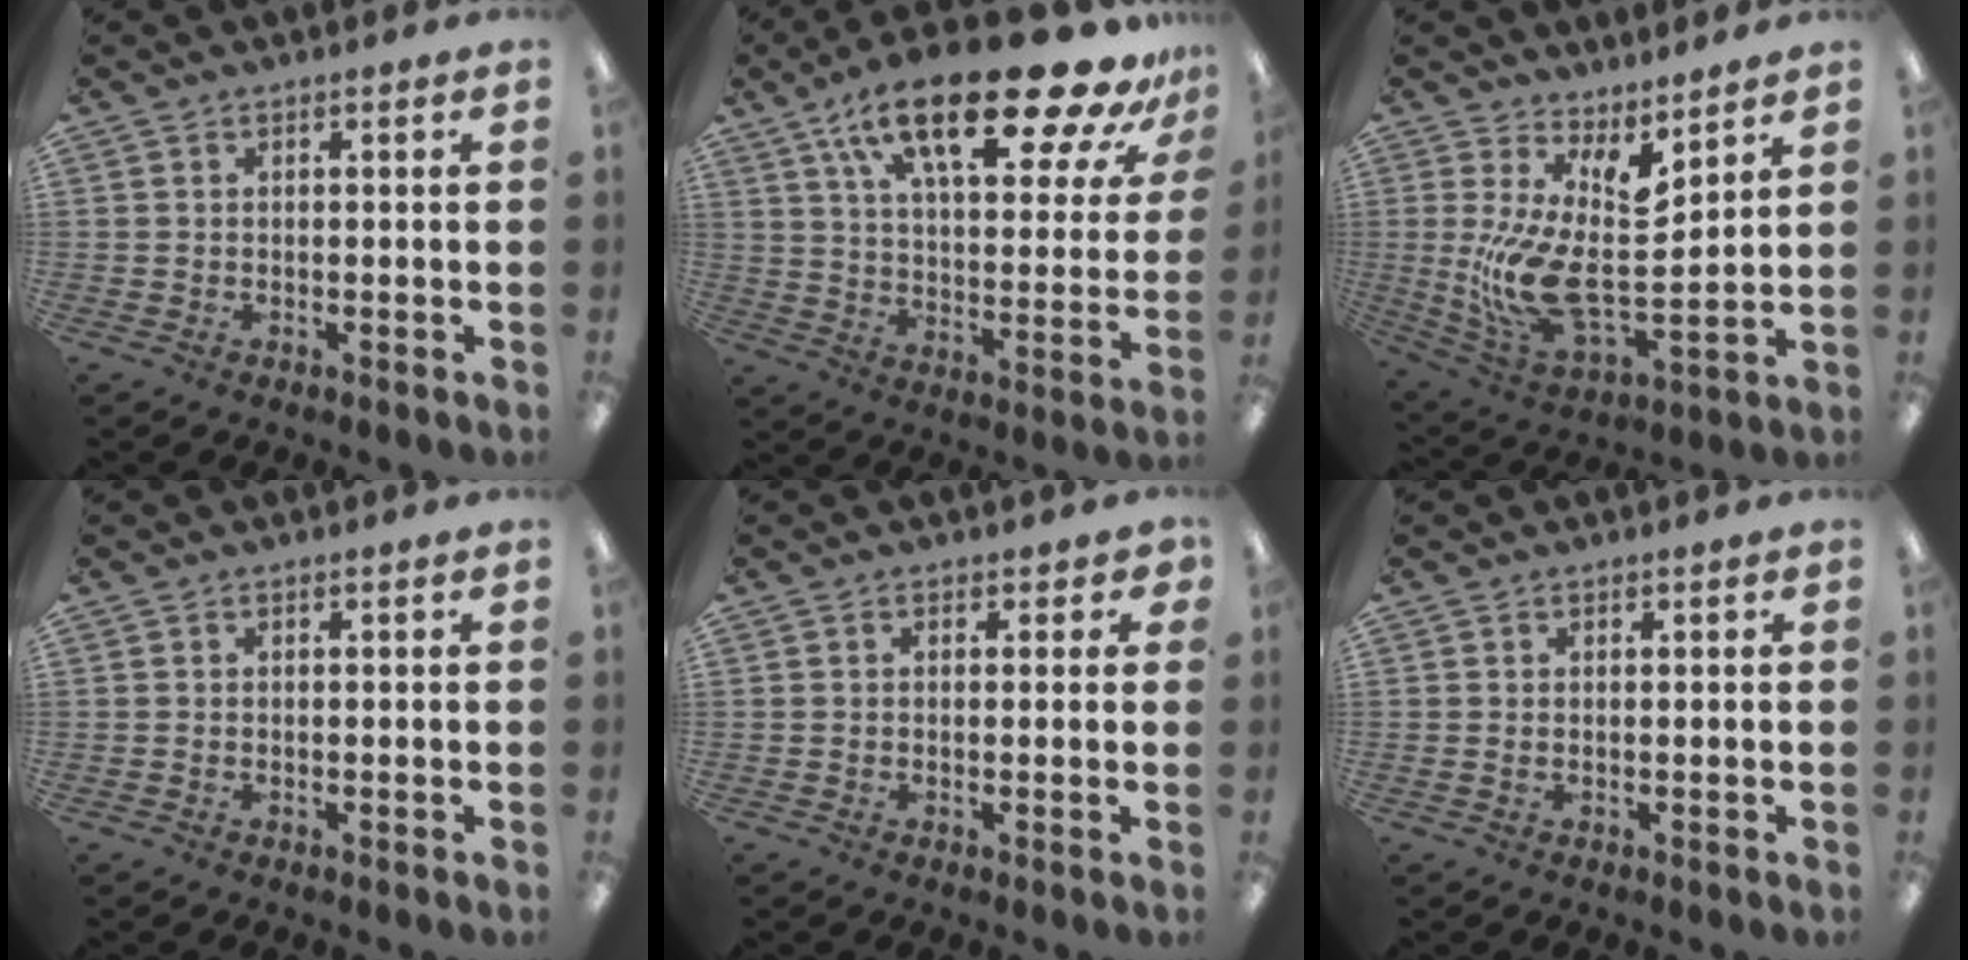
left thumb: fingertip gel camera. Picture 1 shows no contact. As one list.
[{"total": 27.6, "force": [18.0, 9.1, 18.8], "torque": [-0.285, -0.112, 0.288]}, {"total": 14.0, "force": [4.6, 5.8, 11.9], "torque": [-0.260, -0.055, 0.087]}, {"total": 0.0}, {"total": 1.4, "force": [0.3, 1.0, 0.9], "torque": [-0.009, 0.000, 0.005]}, {"total": 0.6, "force": [0.2, 0.0, 0.6], "torque": [-0.012, -0.001, 0.003]}]